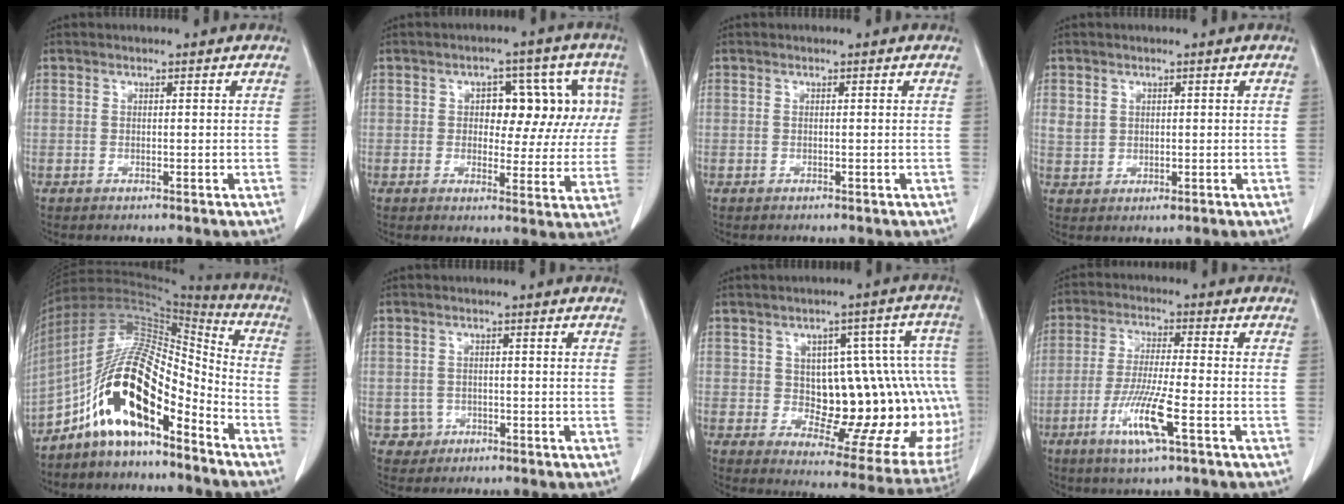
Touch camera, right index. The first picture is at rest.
{"total": 10.2, "force": [2.1, 5.7, 8.3], "torque": [-0.086, 0.034, 0.027]}
{"total": 0.0}
{"total": 2.9, "force": [0.9, 2.5, 1.1], "torque": [-0.020, -0.002, 0.023]}
{"total": 15.7, "force": [-8.8, 4.8, 12.1], "torque": [-0.232, 0.033, -0.155]}
{"total": 2.4, "force": [-0.9, 2.2, -0.2], "torque": [0.015, 0.012, -0.014]}
{"total": 19.6, "force": [-0.5, 7.5, 18.1], "torque": [-0.158, 0.039, 0.014]}
{"total": 9.1, "force": [-3.8, 0.1, 8.2], "torque": [-0.165, -0.017, -0.074]}